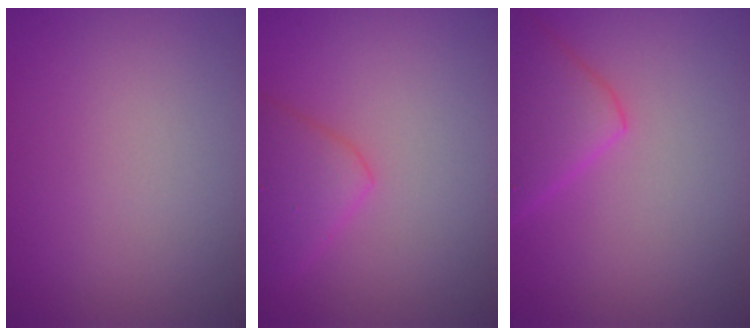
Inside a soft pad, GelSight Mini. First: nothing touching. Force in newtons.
{"total": 3.3, "press": 3.3, "slide": 0.2}
{"total": 4.2, "press": 4.2, "slide": 0.2}